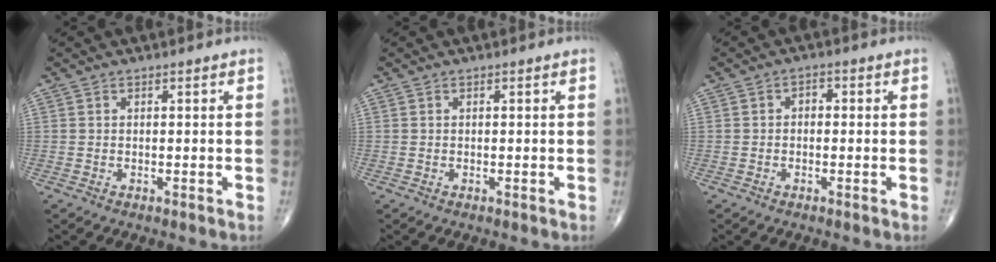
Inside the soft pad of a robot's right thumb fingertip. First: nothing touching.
{"total": 0.0}
{"total": 1.8, "force": [-0.1, 1.3, 1.3], "torque": [-0.005, 0.008, -0.010]}